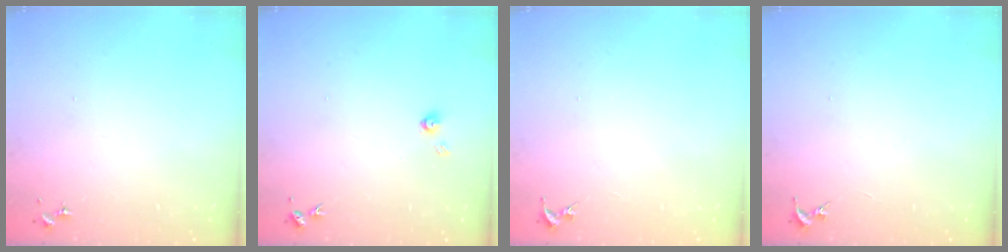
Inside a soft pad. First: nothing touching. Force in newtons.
{"total": 3.8, "press": 3.7, "slide": 0.2}
{"total": 0.0}
{"total": 0.0}